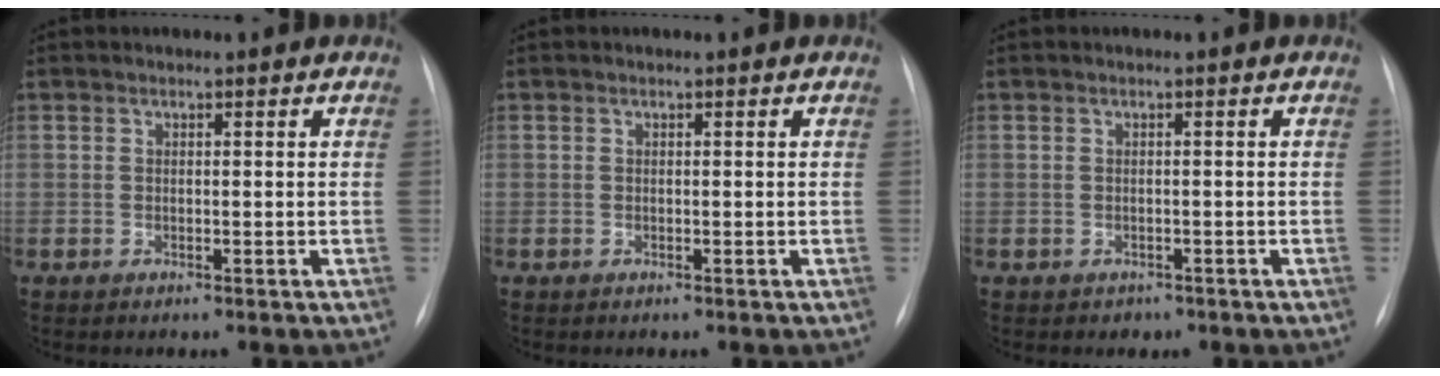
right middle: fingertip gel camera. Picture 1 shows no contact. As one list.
[{"total": 0.0}, {"total": 1.2, "force": [-0.8, 0.9, 0.1], "torque": [-0.006, 0.002, -0.008]}]